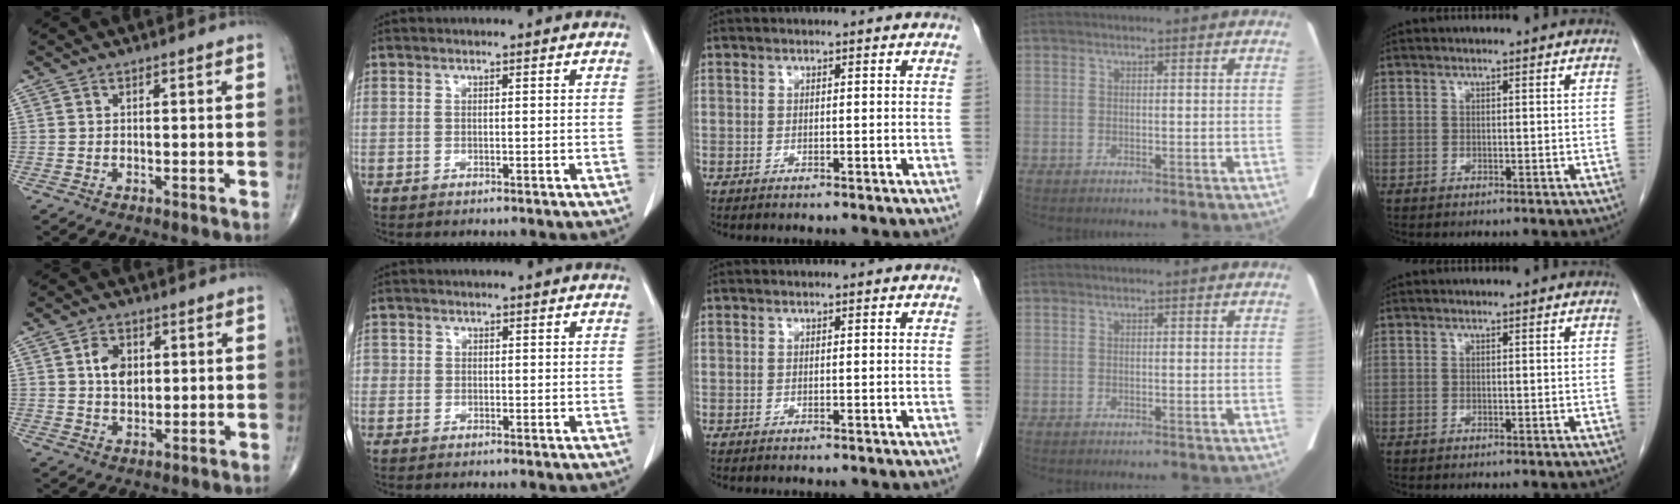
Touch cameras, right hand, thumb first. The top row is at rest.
{"thumb": {"total": 5.6, "force": [1.4, 3.9, 3.9], "torque": [-0.052, -0.007, 0.023]}, "index": {"total": 1.1, "force": [0.0, 1.0, 0.3], "torque": [0.005, 0.003, -0.004]}}